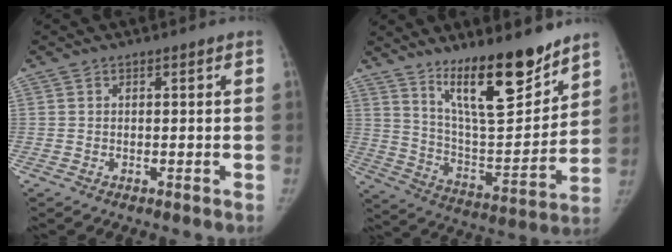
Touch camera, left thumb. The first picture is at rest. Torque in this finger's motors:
{"motor_torque": [0.37, 0.17, 1.42, -1.35, 0.21]}